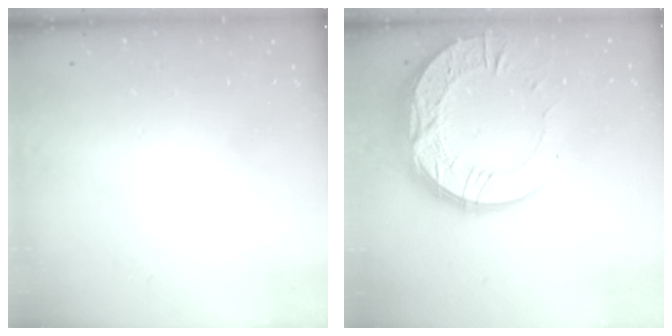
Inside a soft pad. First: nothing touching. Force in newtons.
{"total": 20.3, "press": 20.2, "slide": 1.7}